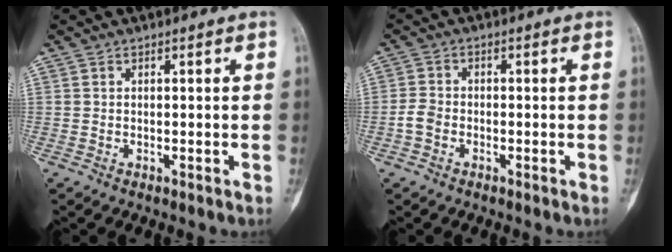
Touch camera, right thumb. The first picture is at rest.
{"total": 2.7, "force": [-1.1, 1.9, 1.5], "torque": [-0.029, 0.009, -0.024]}